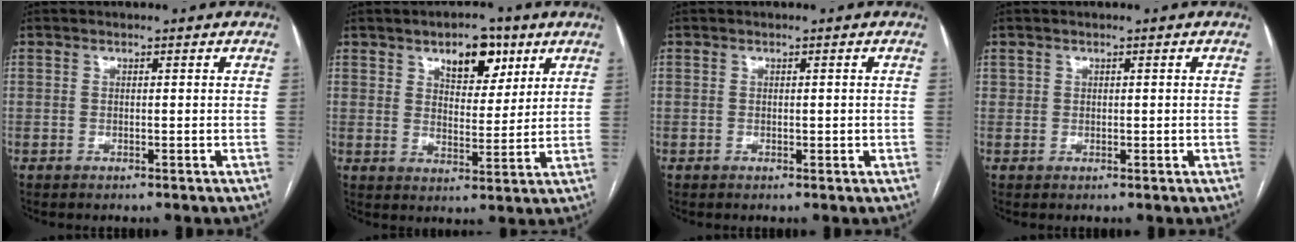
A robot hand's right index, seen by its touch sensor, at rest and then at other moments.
{"total": 8.1, "force": [4.7, 4.0, 5.3], "torque": [-0.075, 0.007, 0.074]}
{"total": 0.9, "force": [-0.1, 0.5, 0.7], "torque": [-0.011, 0.000, 0.001]}
{"total": 1.0, "force": [0.3, 0.8, 0.4], "torque": [-0.006, 0.005, 0.008]}